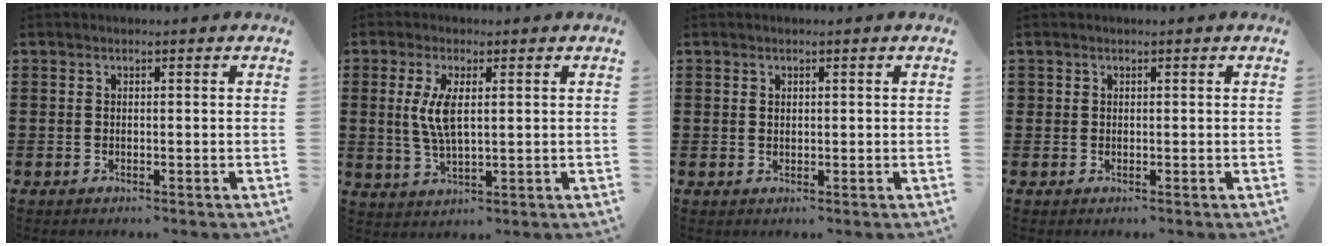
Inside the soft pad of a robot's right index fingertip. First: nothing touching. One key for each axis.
{"total": 5.6, "fx": 1.0, "fy": 1.9, "fz": 5.2, "tx": -0.118, "ty": 0.000, "tz": 0.011}
{"total": 0.7, "fx": 0.4, "fy": 0.5, "fz": 0.2, "tx": -0.006, "ty": 0.003, "tz": 0.009}
{"total": 0.6, "fx": 0.2, "fy": 0.6, "fz": 0.1, "tx": -0.002, "ty": 0.003, "tz": 0.005}